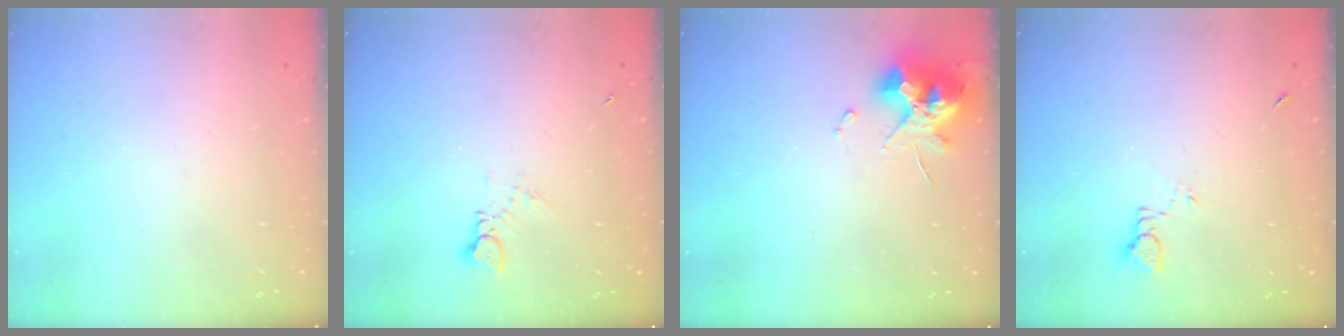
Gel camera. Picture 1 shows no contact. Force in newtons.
{"total": 3.0, "press": 2.9, "slide": 0.4}
{"total": 12.2, "press": 12.1, "slide": 1.4}
{"total": 2.5, "press": 2.5, "slide": 0.3}